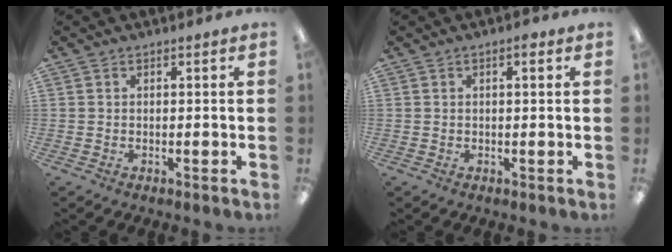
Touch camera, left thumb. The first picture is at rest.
{"total": 1.7, "force": [0.8, 0.4, 1.4], "torque": [-0.015, -0.003, 0.009]}